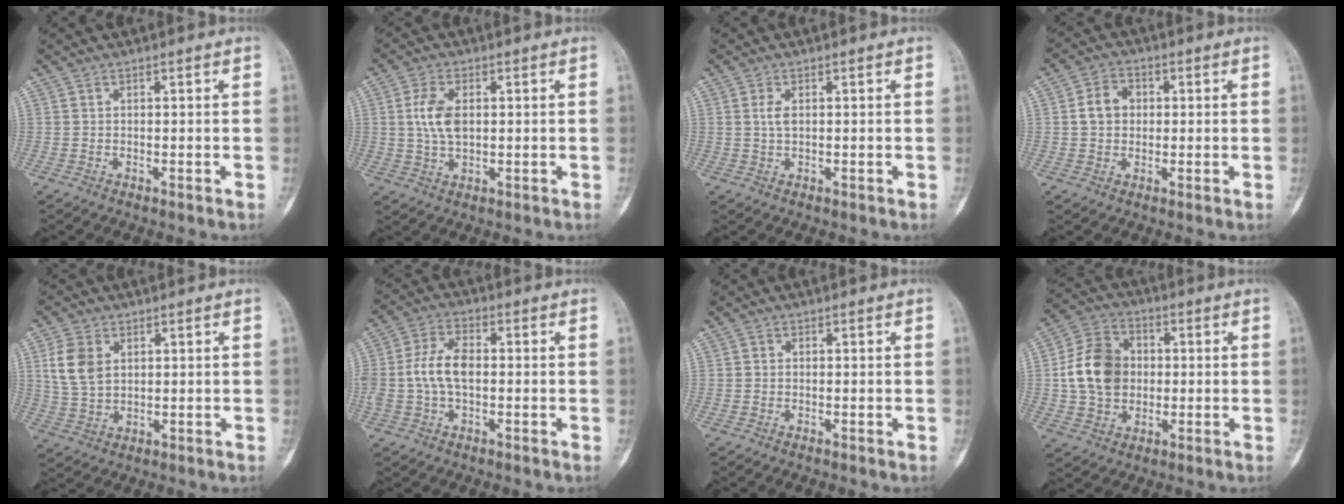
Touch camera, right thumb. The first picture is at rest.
{"total": 6.4, "force": [1.0, 3.6, 5.2], "torque": [-0.105, 0.000, 0.018]}
{"total": 1.9, "force": [0.4, 1.0, 1.6], "torque": [-0.037, 0.003, 0.010]}
{"total": 5.4, "force": [0.5, 4.4, 3.1], "torque": [-0.043, 0.013, 0.004]}
{"total": 7.7, "force": [2.2, 5.2, 5.2], "torque": [-0.101, -0.003, 0.049]}
{"total": 8.2, "force": [-0.5, 4.8, 6.7], "torque": [-0.139, 0.024, -0.013]}
{"total": 0.5, "force": [-0.1, 0.5, 0.2], "torque": [-0.001, 0.003, -0.006]}
{"total": 12.6, "force": [0.3, 10.0, 7.8], "torque": [-0.121, 0.017, 0.001]}